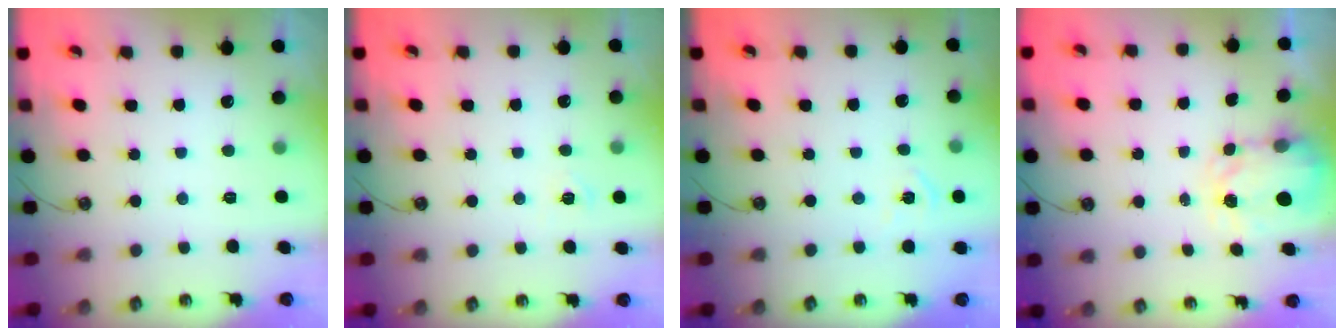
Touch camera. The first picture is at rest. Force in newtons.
{"total": 4.1, "press": 4.1, "slide": 0.5}
{"total": 3.7, "press": 3.6, "slide": 0.5}
{"total": 3.6, "press": 3.6, "slide": 0.5}